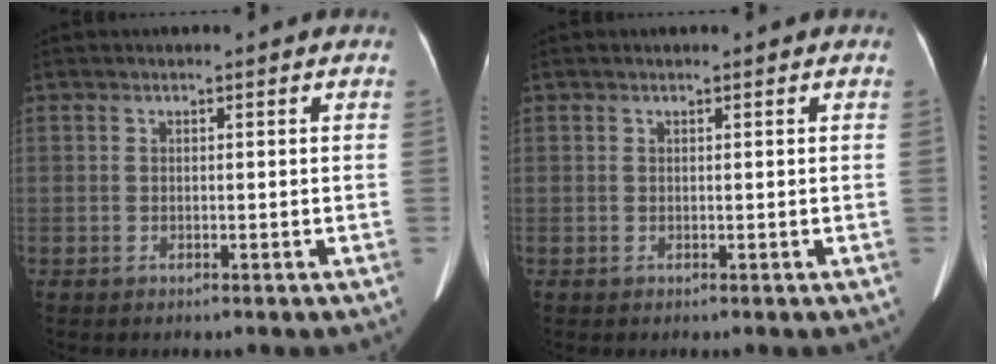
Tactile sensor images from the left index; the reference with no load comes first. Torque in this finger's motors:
{"motor_torque": [-0.12, -0.18, -0.03, 0.00]}